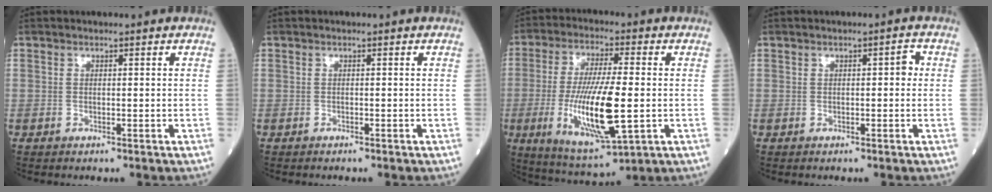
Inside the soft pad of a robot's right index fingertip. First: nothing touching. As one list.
[{"total": 0.0}, {"total": 15.3, "force": [-2.5, 2.6, 14.9], "torque": [-0.294, -0.026, -0.036]}, {"total": 1.5, "force": [0.1, 0.6, 1.3], "torque": [-0.012, 0.004, -0.001]}]